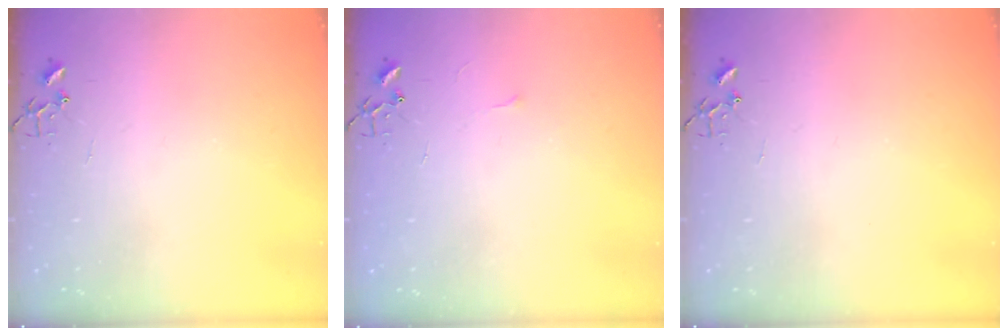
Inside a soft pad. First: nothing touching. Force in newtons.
{"total": 3.3, "press": 3.3, "slide": 0.4}
{"total": 0.0}